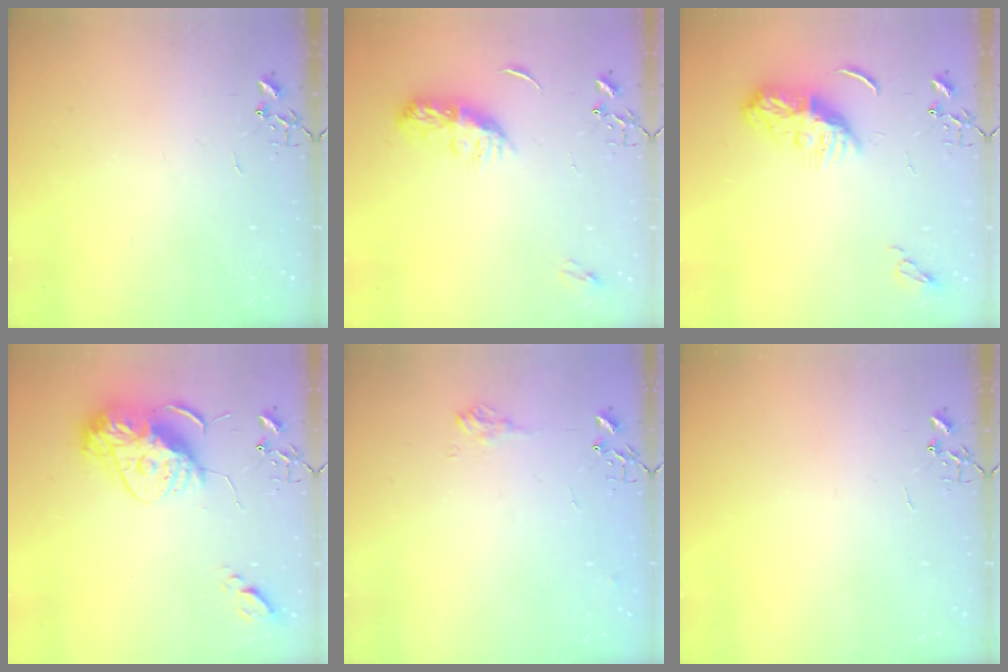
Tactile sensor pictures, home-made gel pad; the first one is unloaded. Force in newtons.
{"total": 8.3, "press": 8.3, "slide": 0.4}
{"total": 8.5, "press": 8.5, "slide": 0.3}
{"total": 15.3, "press": 15.3, "slide": 1.3}
{"total": 8.5, "press": 8.4, "slide": 0.8}
{"total": 0.0}